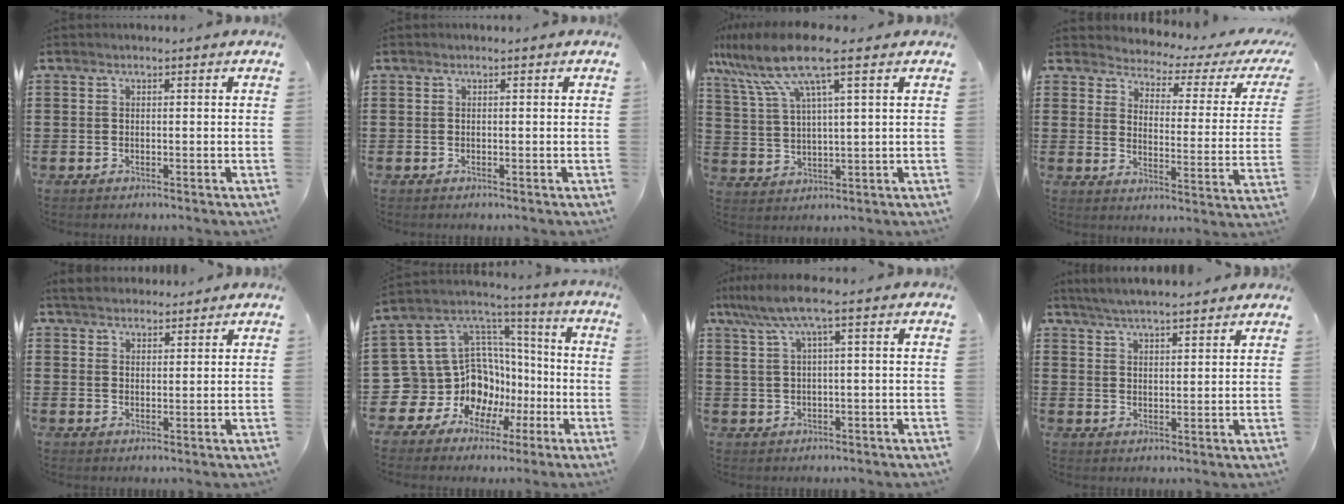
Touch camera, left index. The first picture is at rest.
{"total": 0.0}
{"total": 10.2, "force": [6.1, 1.3, 8.1], "torque": [-0.195, -0.021, 0.099]}
{"total": 2.5, "force": [2.3, 0.6, 0.9], "torque": [-0.038, -0.025, 0.030]}
{"total": 3.2, "force": [3.0, 0.8, 0.5], "torque": [-0.017, -0.001, 0.058]}
{"total": 14.2, "force": [-3.5, 13.2, 4.0], "torque": [-0.137, -0.030, -0.027]}
{"total": 5.7, "force": [2.0, 0.4, 5.3], "torque": [-0.121, -0.007, 0.028]}
{"total": 4.3, "force": [4.1, -0.2, 1.2], "torque": [-0.036, -0.011, 0.074]}